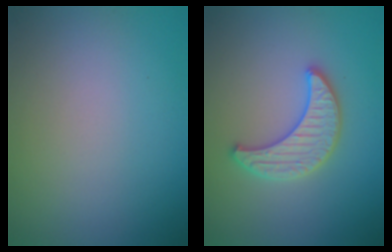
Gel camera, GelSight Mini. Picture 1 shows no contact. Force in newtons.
{"total": 3.4, "press": 3.3, "slide": 0.6}